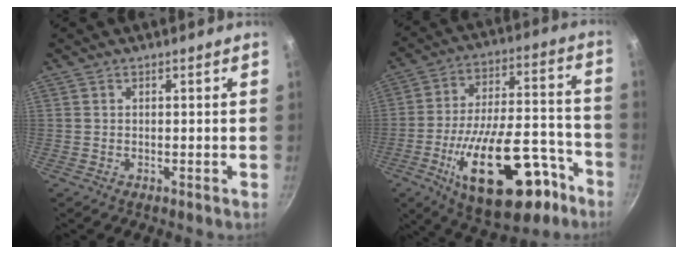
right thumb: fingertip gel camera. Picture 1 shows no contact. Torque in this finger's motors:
{"motor_torque": [3.00, 2.00, 2.25, -0.52, 0.67]}